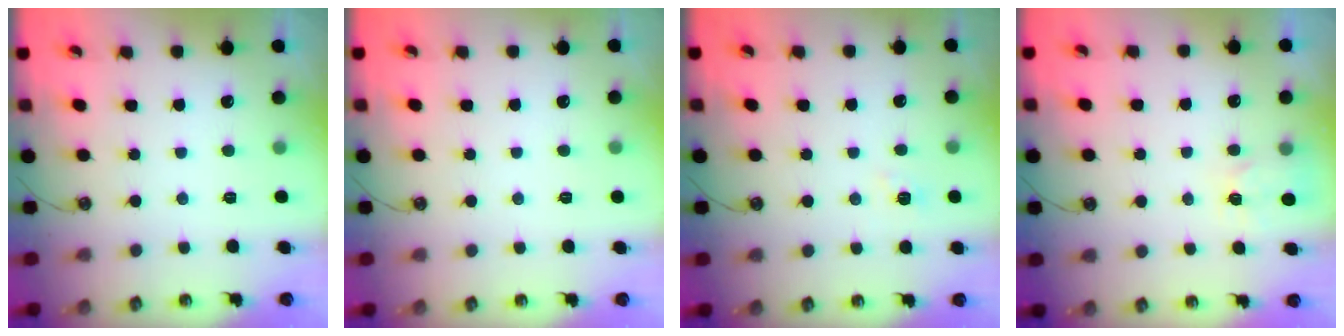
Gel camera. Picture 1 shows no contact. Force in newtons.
{"total": 0.0}
{"total": 3.6, "press": 3.6, "slide": 0.4}
{"total": 5.1, "press": 5.0, "slide": 0.6}